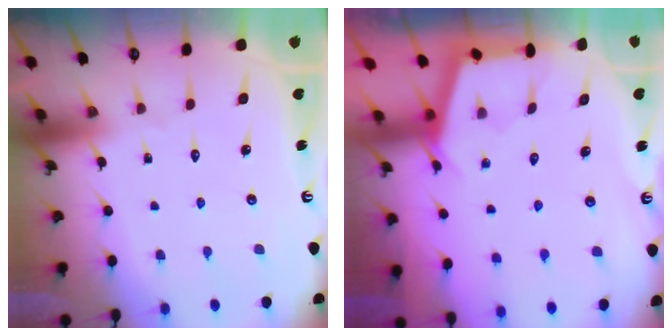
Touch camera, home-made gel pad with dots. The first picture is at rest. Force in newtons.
{"total": 2.8, "press": 2.8, "slide": 0.3}